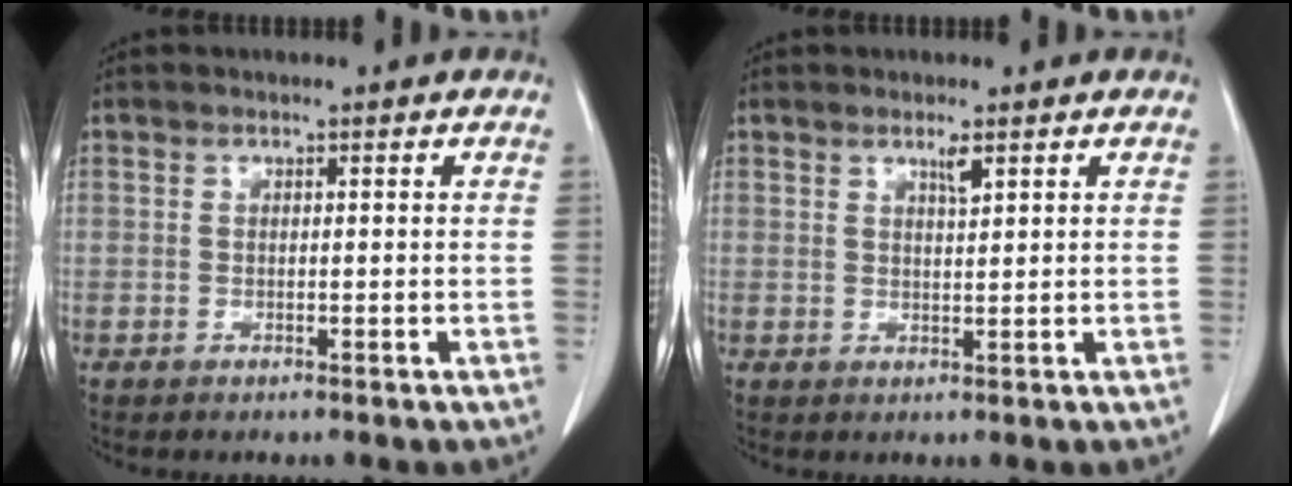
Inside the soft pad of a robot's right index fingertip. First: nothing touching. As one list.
[{"total": 1.7, "force": [1.1, 0.1, 1.3], "torque": [-0.025, -0.003, 0.021]}]